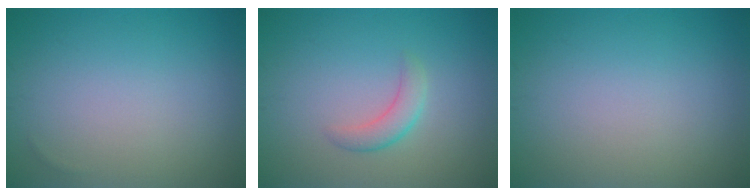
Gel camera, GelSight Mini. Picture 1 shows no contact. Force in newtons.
{"total": 2.0, "press": 1.9, "slide": 0.2}
{"total": 0.0}